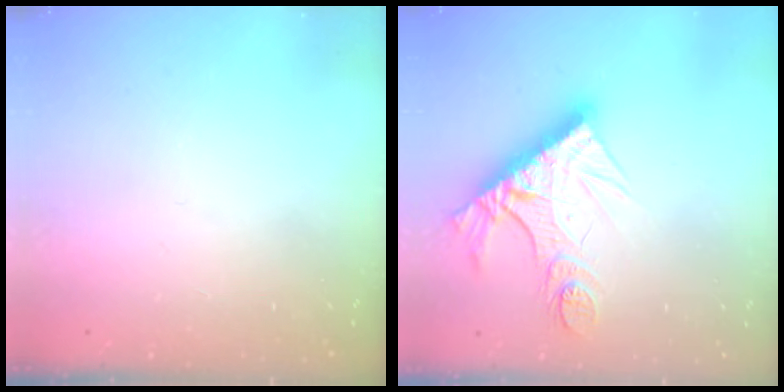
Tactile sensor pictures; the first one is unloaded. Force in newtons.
{"total": 15.0, "press": 14.9, "slide": 1.4}